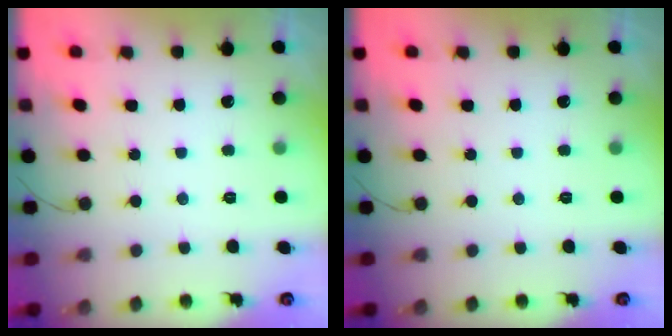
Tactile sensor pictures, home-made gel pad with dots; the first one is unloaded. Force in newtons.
{"total": 0.0}